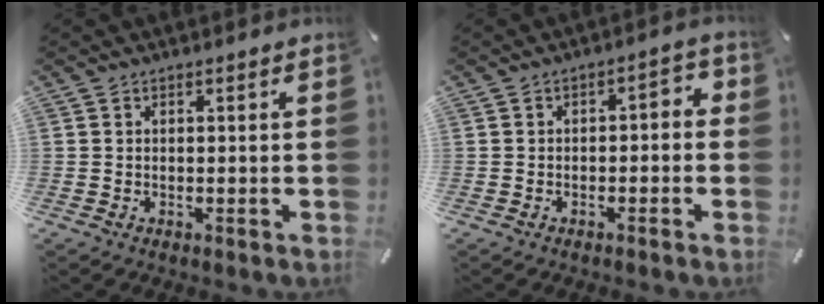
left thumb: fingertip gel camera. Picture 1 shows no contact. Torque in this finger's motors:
{"motor_torque": [-0.17, 0.21, 0.18, 0.21, 0.03]}